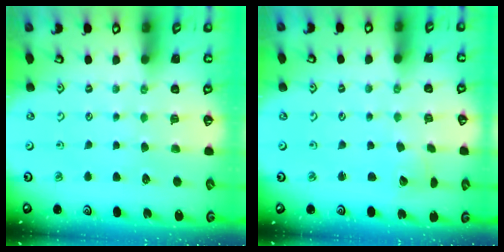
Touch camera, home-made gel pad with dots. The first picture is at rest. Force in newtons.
{"total": 2.4, "press": 2.4, "slide": 0.3}